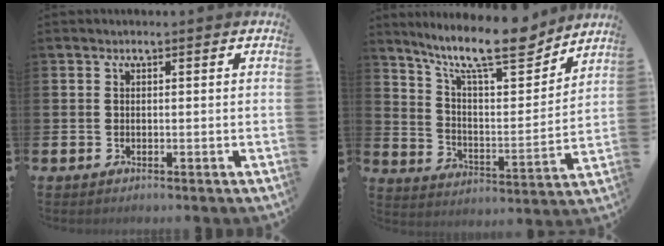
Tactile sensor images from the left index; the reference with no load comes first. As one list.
[{"total": 13.7, "force": [11.2, 3.2, 7.3], "torque": [-0.135, -0.070, 0.188]}]